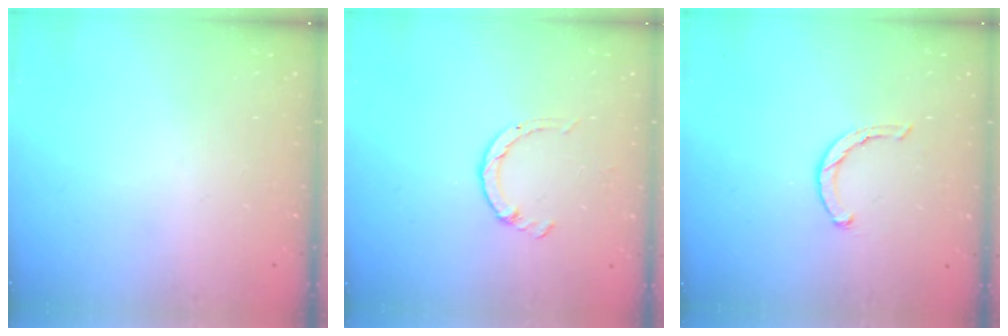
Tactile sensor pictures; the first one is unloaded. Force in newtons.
{"total": 2.6, "press": 2.6, "slide": 0.4}
{"total": 2.3, "press": 2.3, "slide": 0.4}